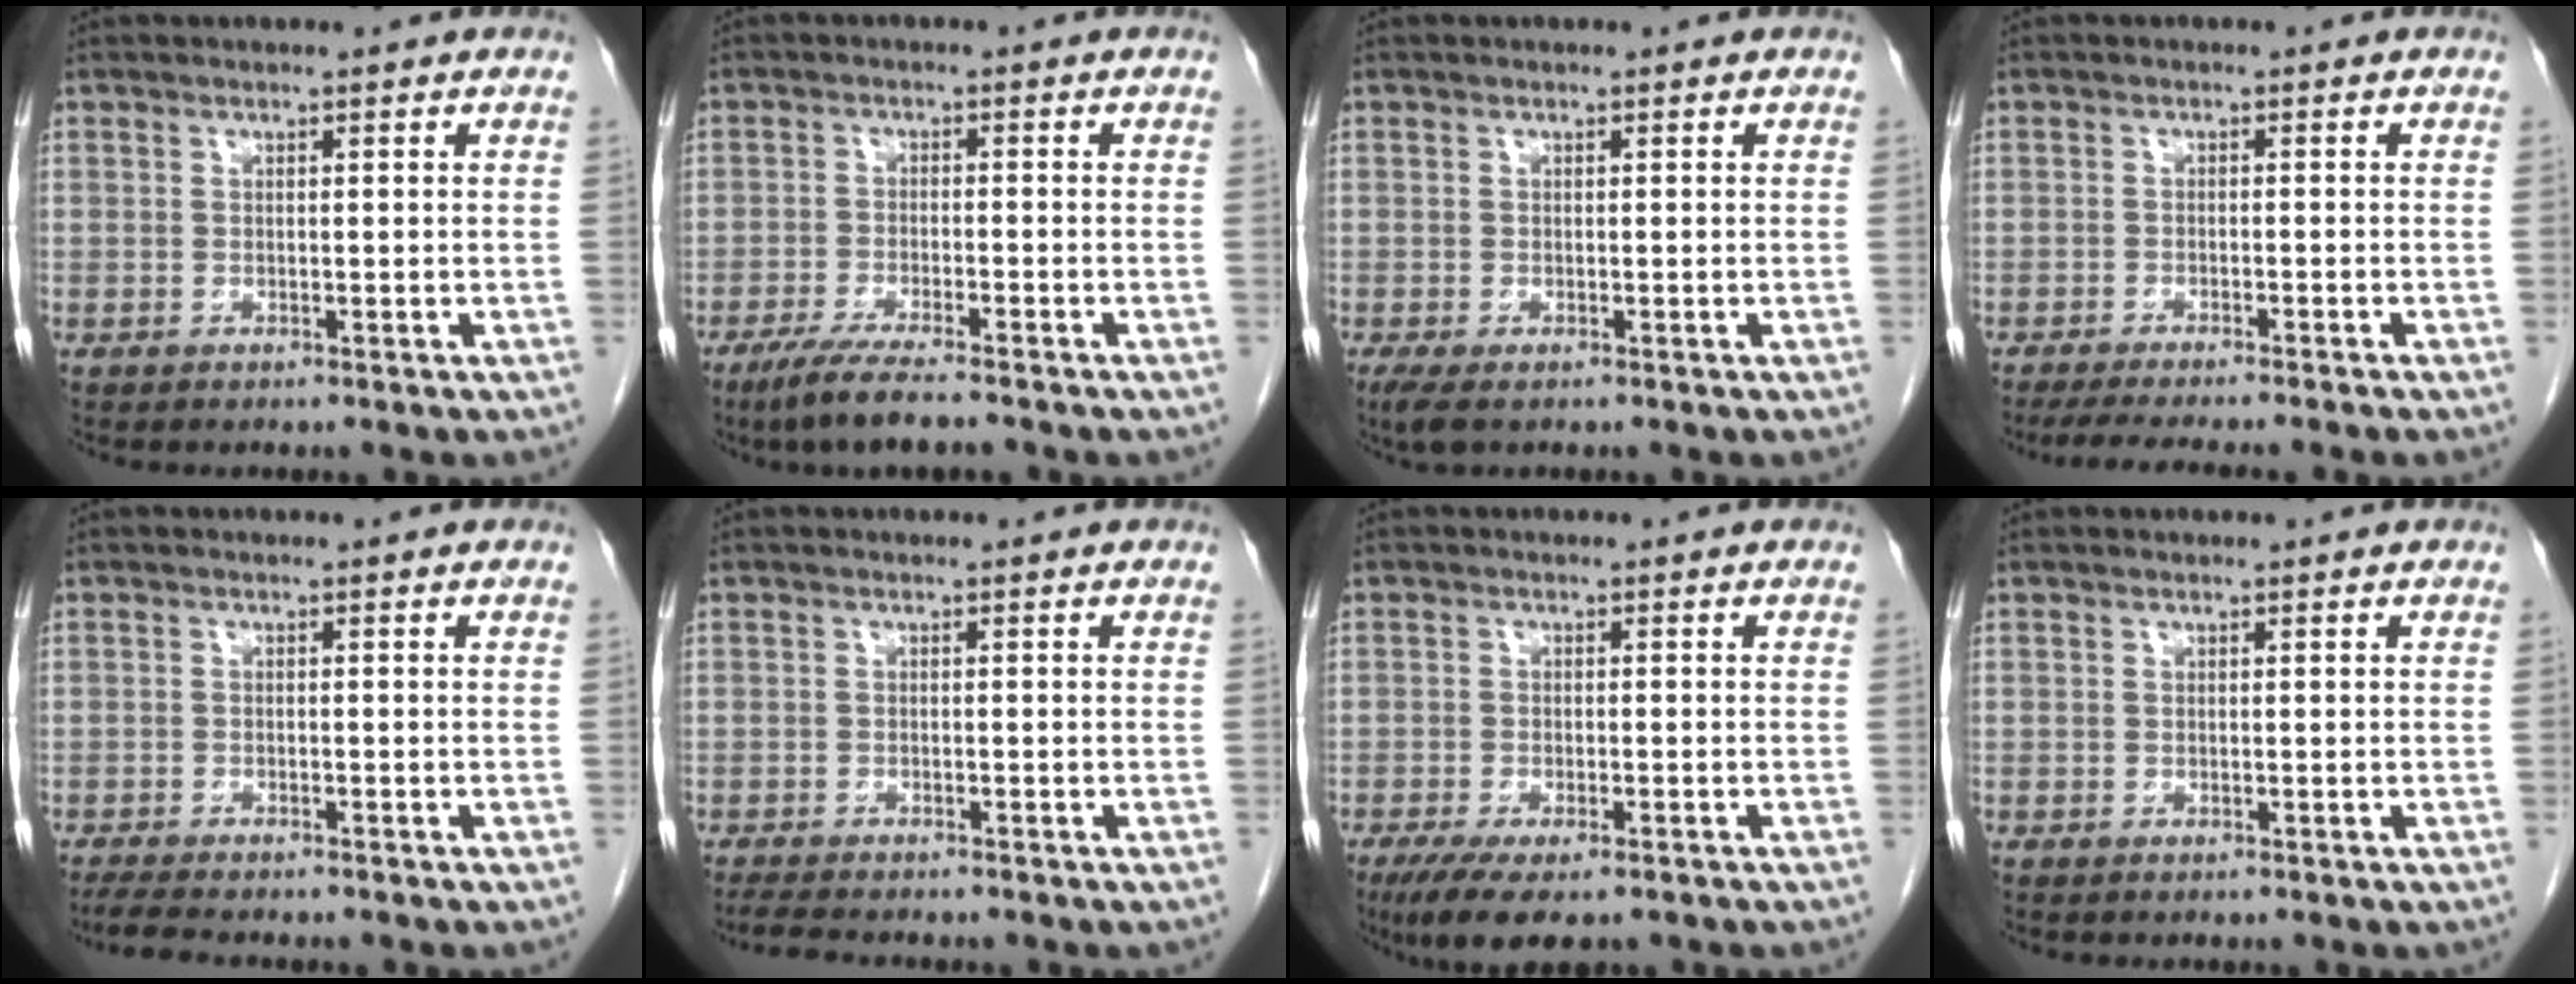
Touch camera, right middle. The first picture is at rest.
{"total": 8.6, "force": [-7.0, -0.3, 5.0], "torque": [-0.076, -0.024, -0.115]}
{"total": 2.6, "force": [-1.7, 0.9, 1.8], "torque": [-0.036, -0.010, -0.026]}
{"total": 8.4, "force": [-7.2, -0.1, 4.3], "torque": [-0.045, -0.015, -0.107]}
{"total": 5.5, "force": [-4.8, 0.7, 2.7], "torque": [-0.047, -0.017, -0.073]}
{"total": 4.7, "force": [-4.2, 0.5, 2.1], "torque": [-0.038, -0.016, -0.066]}
{"total": 7.9, "force": [-5.7, 2.2, 5.1], "torque": [-0.080, -0.019, -0.089]}
{"total": 0.0}